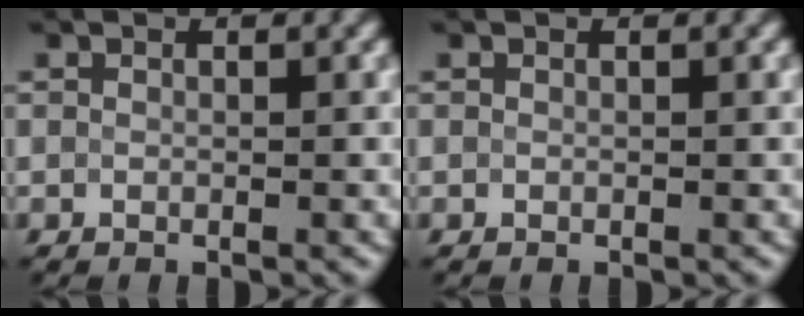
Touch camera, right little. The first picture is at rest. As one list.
[{"total": 0.0}]